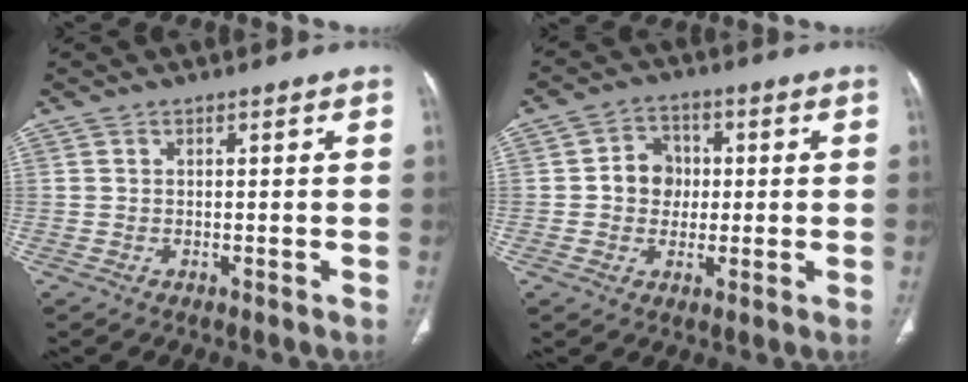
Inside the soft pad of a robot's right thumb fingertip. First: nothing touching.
{"total": 6.8, "force": [0.2, 5.9, 3.3], "torque": [-0.018, 0.011, -0.004]}